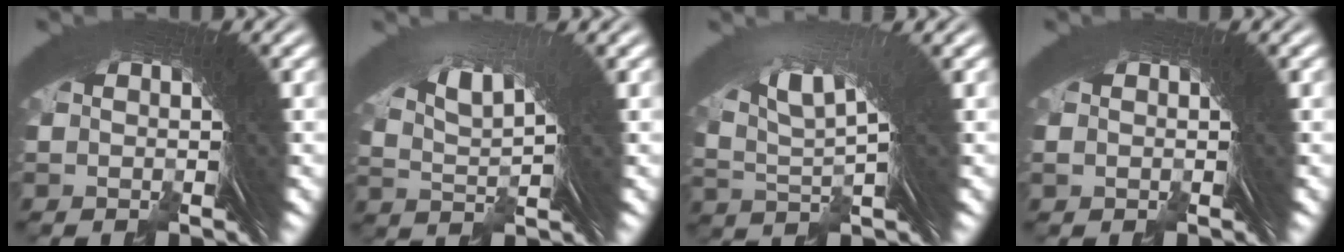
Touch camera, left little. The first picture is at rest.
{"total": 3.3, "force": [2.1, 0.0, 2.5], "torque": [-0.039, 0.011, 0.041]}
{"total": 4.3, "force": [2.1, 0.7, 3.7], "torque": [-0.065, 0.007, 0.041]}
{"total": 0.0}